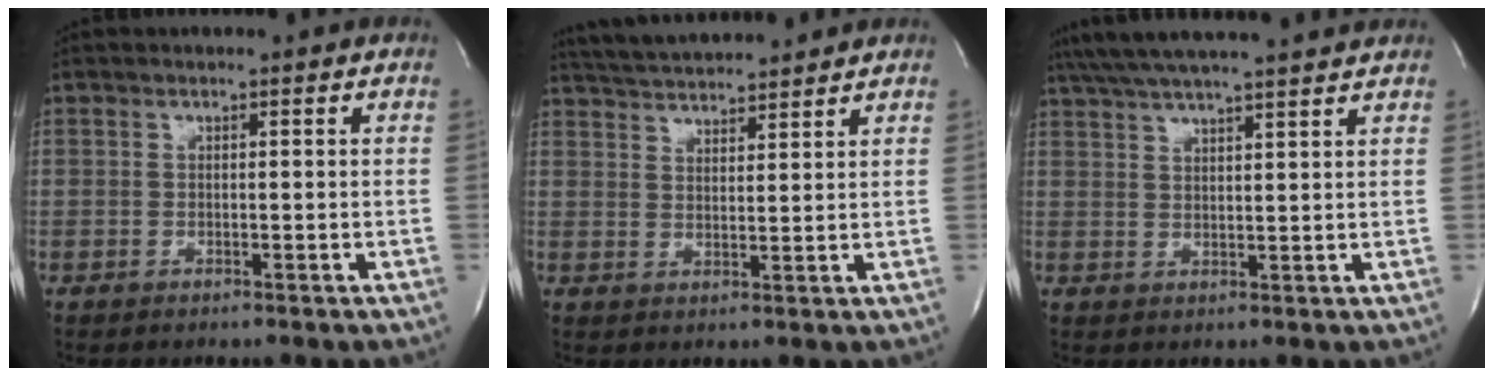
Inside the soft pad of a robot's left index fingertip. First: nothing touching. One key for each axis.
{"total": 10.2, "fx": 9.7, "fy": 0.6, "fz": 3.1, "tx": -0.065, "ty": 0.024, "tz": 0.156}
{"total": 16.0, "fx": 14.3, "fy": 0.6, "fz": 7.2, "tx": -0.132, "ty": 0.039, "tz": 0.209}